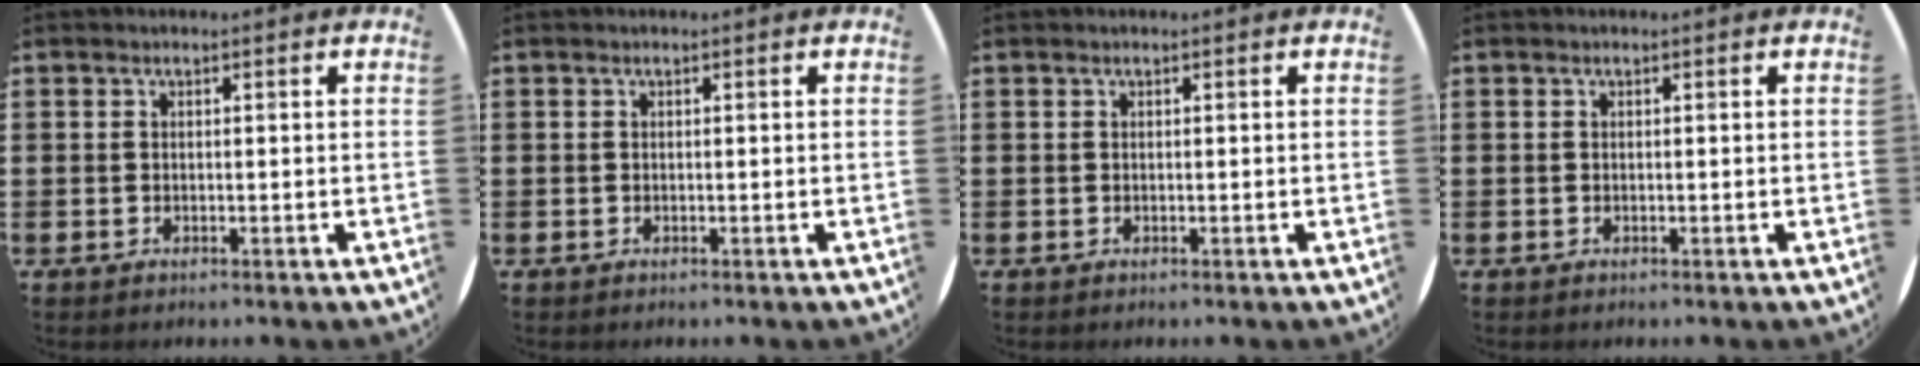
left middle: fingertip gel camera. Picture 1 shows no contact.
{"total": 0.0}
{"total": 0.0}
{"total": 0.0}